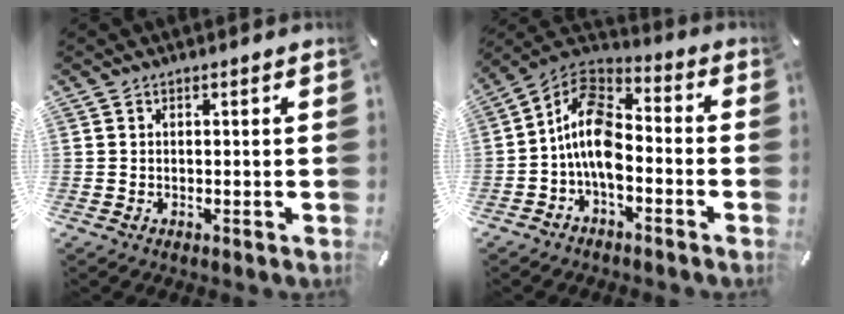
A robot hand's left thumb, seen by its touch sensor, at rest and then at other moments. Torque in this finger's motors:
{"motor_torque": [-0.29, 1.74, 1.21, -0.05, 0.45]}